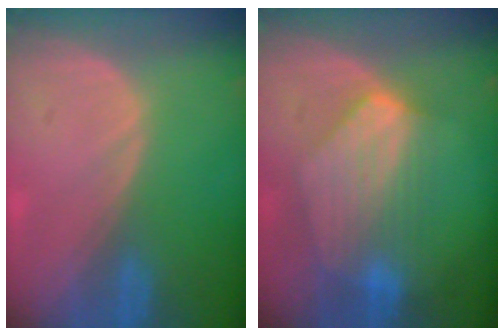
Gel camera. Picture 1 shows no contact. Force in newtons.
{"total": 7.9, "press": 7.6, "slide": 2.2}